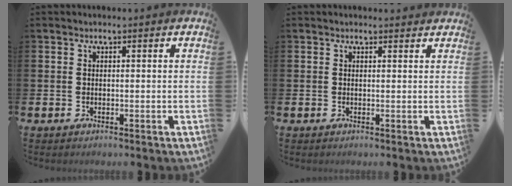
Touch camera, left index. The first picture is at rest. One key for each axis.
{"total": 0.0}